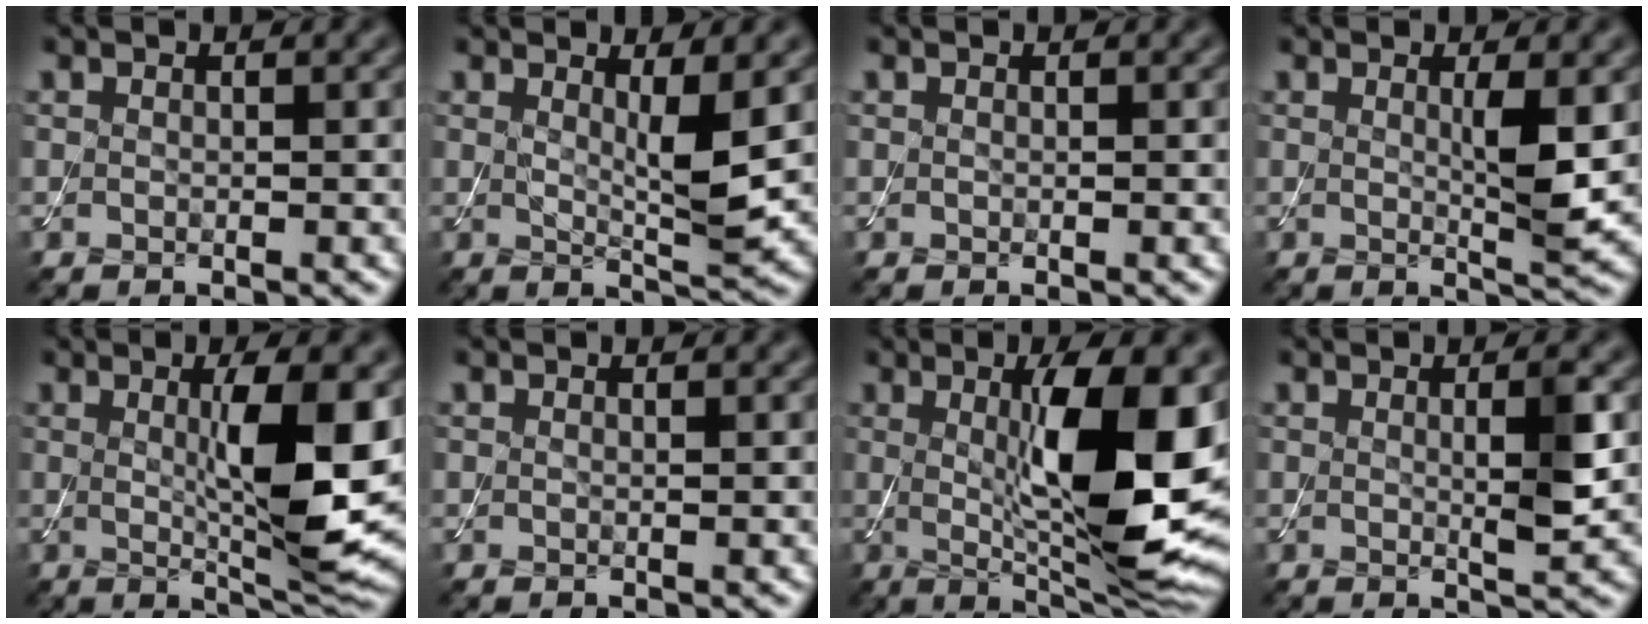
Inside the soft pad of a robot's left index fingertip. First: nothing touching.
{"total": 3.5, "force": [1.0, 0.6, 3.3], "torque": [-0.055, -0.015, 0.018]}
{"total": 0.0}
{"total": 3.2, "force": [0.5, 0.5, 3.2], "torque": [-0.053, -0.010, 0.009]}
{"total": 8.3, "force": [0.7, 1.7, 8.1], "torque": [-0.116, -0.015, 0.017]}
{"total": 0.0}
{"total": 12.1, "force": [1.1, 3.2, 11.6], "torque": [-0.170, -0.010, 0.025]}
{"total": 2.9, "force": [0.4, 0.3, 2.8], "torque": [-0.043, -0.006, 0.004]}